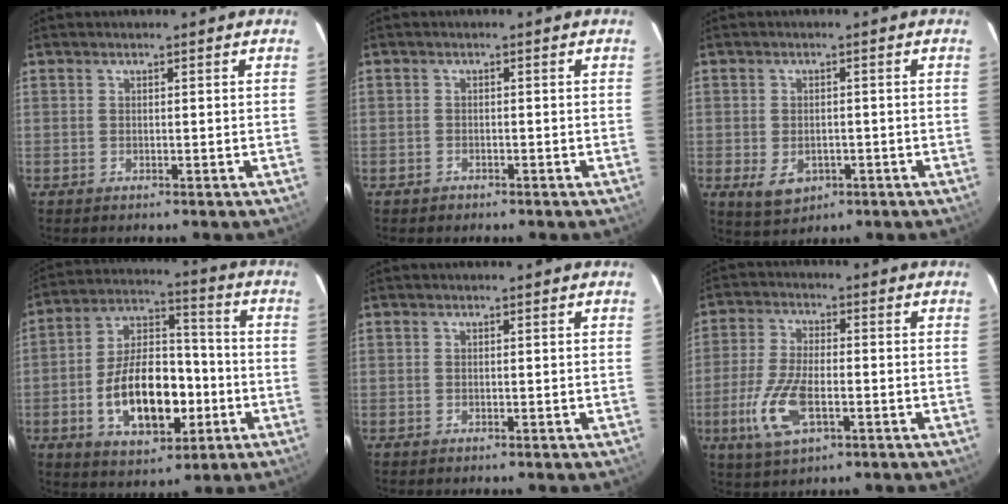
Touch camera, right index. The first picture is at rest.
{"total": 1.2, "force": [-0.9, 0.8, 0.0], "torque": [-0.004, 0.004, -0.012]}
{"total": 5.8, "force": [-2.0, 4.1, 3.5], "torque": [-0.075, -0.010, -0.023]}
{"total": 16.8, "force": [-4.6, 9.2, 13.3], "torque": [-0.254, 0.020, -0.065]}
{"total": 0.0}
{"total": 10.7, "force": [-3.6, 4.5, 9.0], "torque": [-0.199, -0.008, -0.067]}